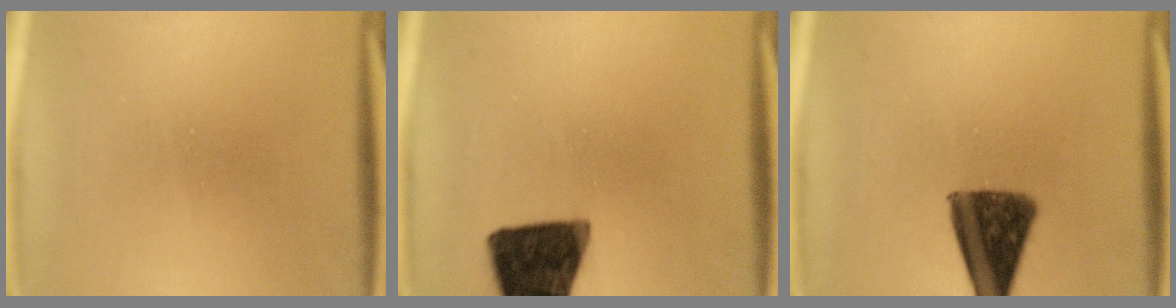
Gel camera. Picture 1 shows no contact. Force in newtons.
{"total": 15.0}
{"total": 12.0}